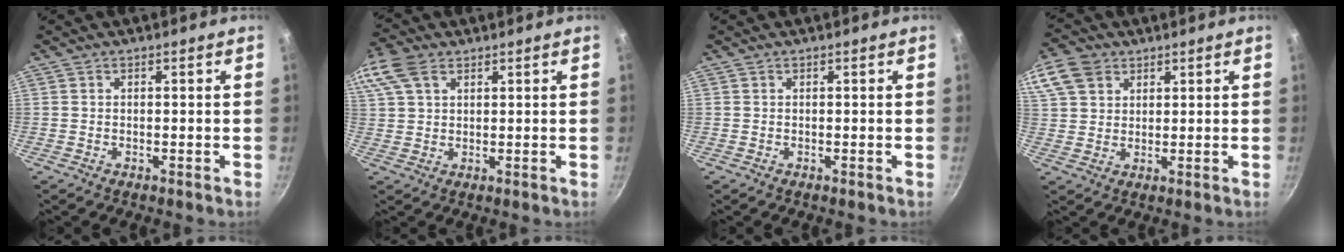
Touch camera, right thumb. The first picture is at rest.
{"total": 9.1, "force": [4.6, 5.6, 5.6], "torque": [-0.120, 0.020, 0.088]}
{"total": 0.0}
{"total": 11.8, "force": [5.8, 8.6, 5.6], "torque": [-0.121, 0.016, 0.113]}